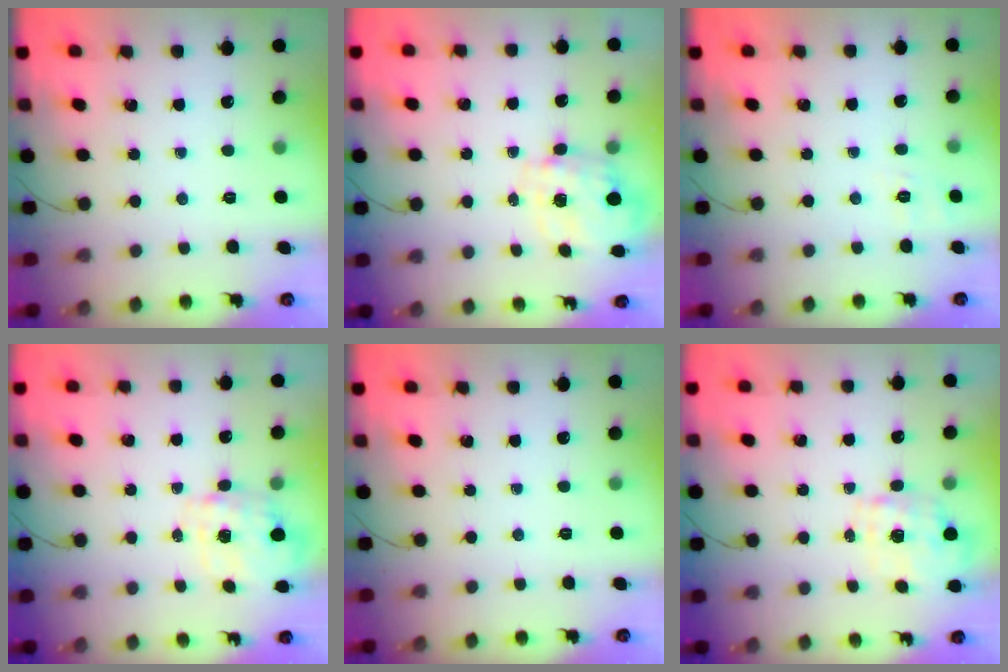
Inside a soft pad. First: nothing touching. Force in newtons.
{"total": 2.7, "press": 2.5, "slide": 1.0}
{"total": 1.9, "press": 0.3, "slide": 1.9}
{"total": 3.9, "press": 3.9, "slide": 0.8}
{"total": 0.0}
{"total": 1.8, "press": 1.7, "slide": 0.5}